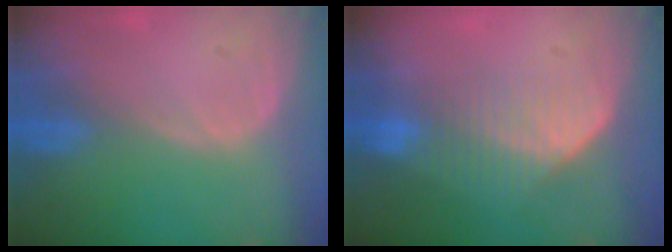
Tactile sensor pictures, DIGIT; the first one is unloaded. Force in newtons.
{"total": 7.4, "press": 6.4, "slide": 3.8}